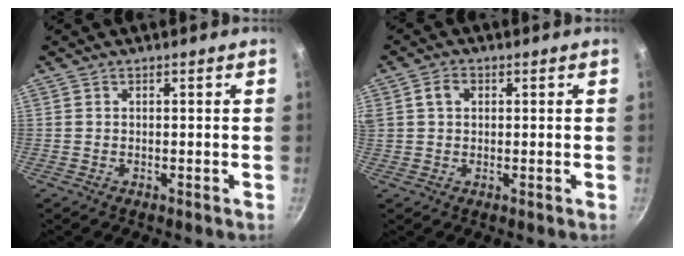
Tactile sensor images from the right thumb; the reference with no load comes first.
{"total": 5.1, "force": [1.5, 3.7, 3.2], "torque": [-0.056, 0.012, 0.024]}